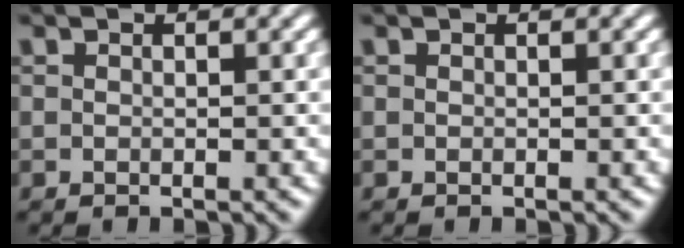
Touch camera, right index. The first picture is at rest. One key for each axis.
{"total": 0.0}